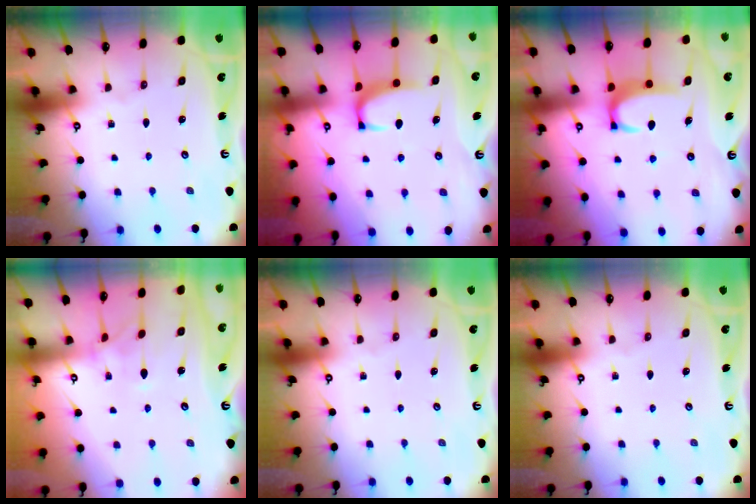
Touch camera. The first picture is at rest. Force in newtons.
{"total": 2.9, "press": 2.8, "slide": 1.0}
{"total": 3.3, "press": 3.3, "slide": 0.5}
{"total": 0.9, "press": 0.1, "slide": 0.9}
{"total": 0.0}
{"total": 0.0}